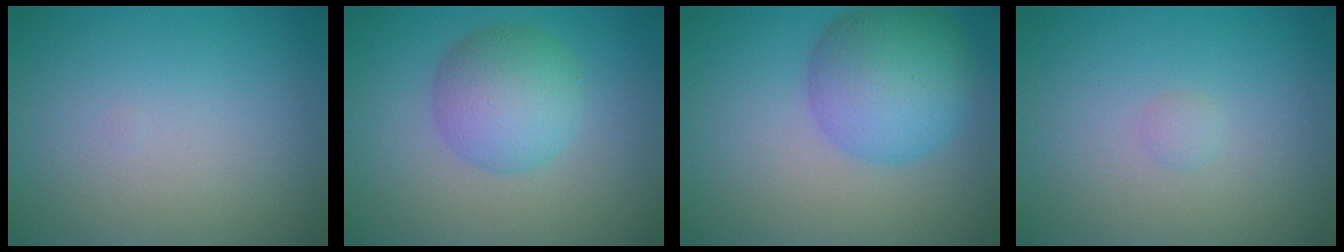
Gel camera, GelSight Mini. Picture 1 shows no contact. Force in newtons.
{"total": 5.0, "press": 5.0, "slide": 0.1}
{"total": 7.2, "press": 7.2, "slide": 0.2}
{"total": 0.6, "press": 0.6, "slide": 0.0}